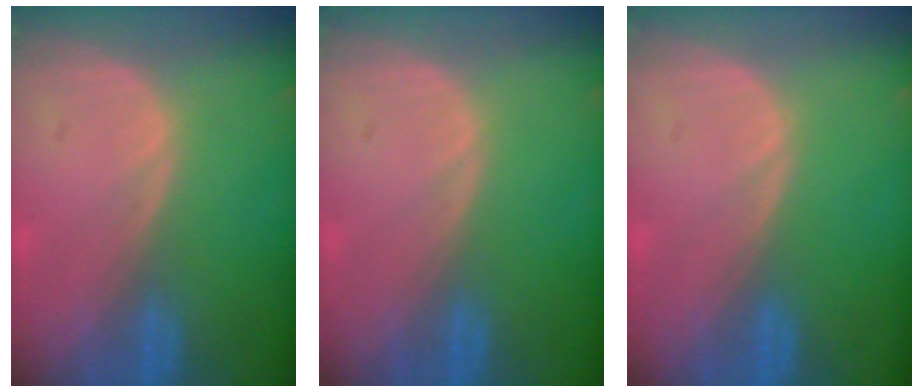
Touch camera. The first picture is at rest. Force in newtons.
{"total": 0.0}
{"total": 0.0}